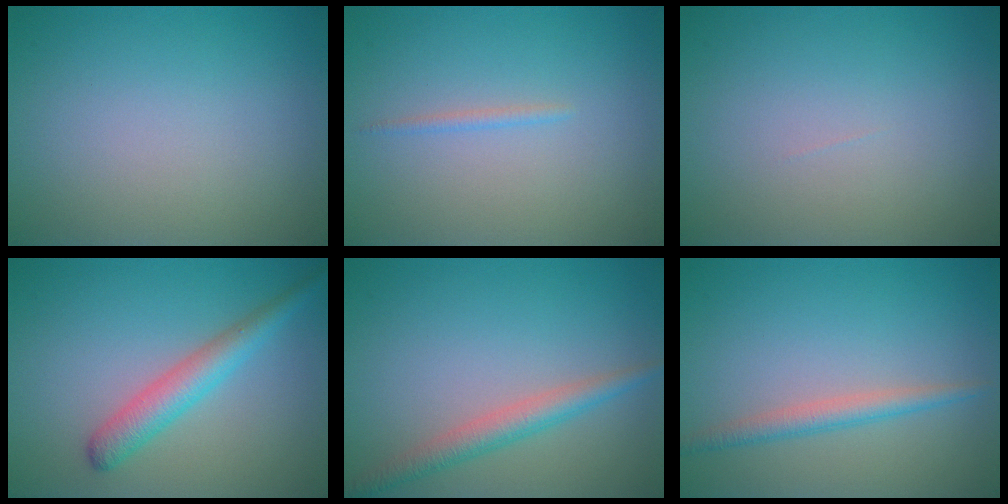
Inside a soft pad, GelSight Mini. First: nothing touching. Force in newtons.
{"total": 0.7, "press": 0.7, "slide": 0.1}
{"total": 0.0}
{"total": 2.8, "press": 2.8, "slide": 0.2}
{"total": 2.8, "press": 2.8, "slide": 0.1}
{"total": 2.1, "press": 2.1, "slide": 0.0}